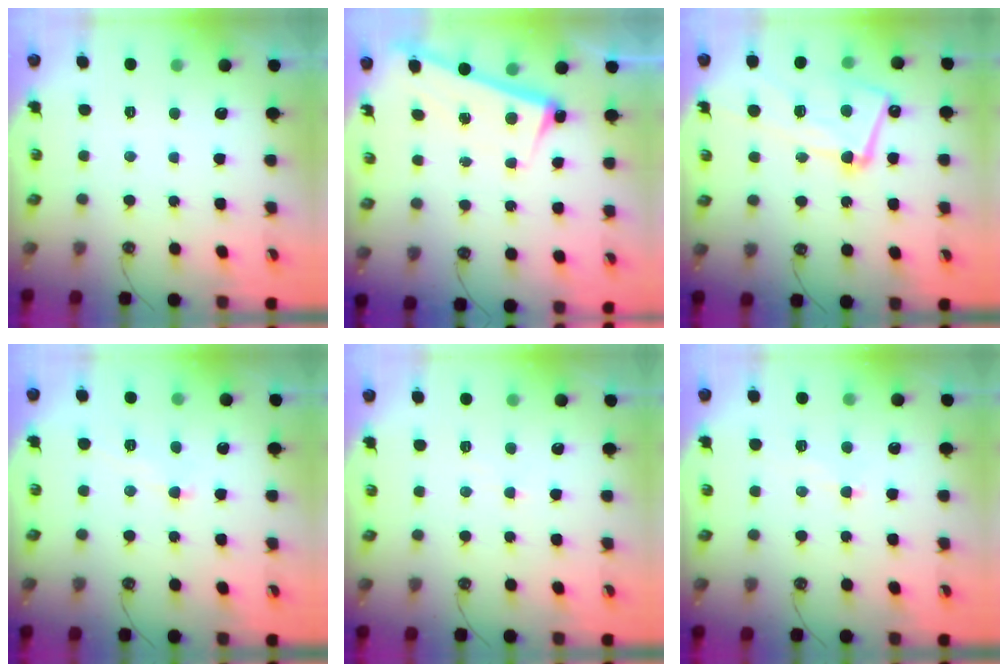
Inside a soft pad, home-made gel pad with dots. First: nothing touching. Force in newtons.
{"total": 2.6, "press": 2.5, "slide": 0.7}
{"total": 14.0, "press": 14.0, "slide": 0.9}
{"total": 1.3, "press": 1.3, "slide": 0.2}
{"total": 0.9, "press": 0.9, "slide": 0.1}
{"total": 1.3, "press": 0.3, "slide": 1.3}